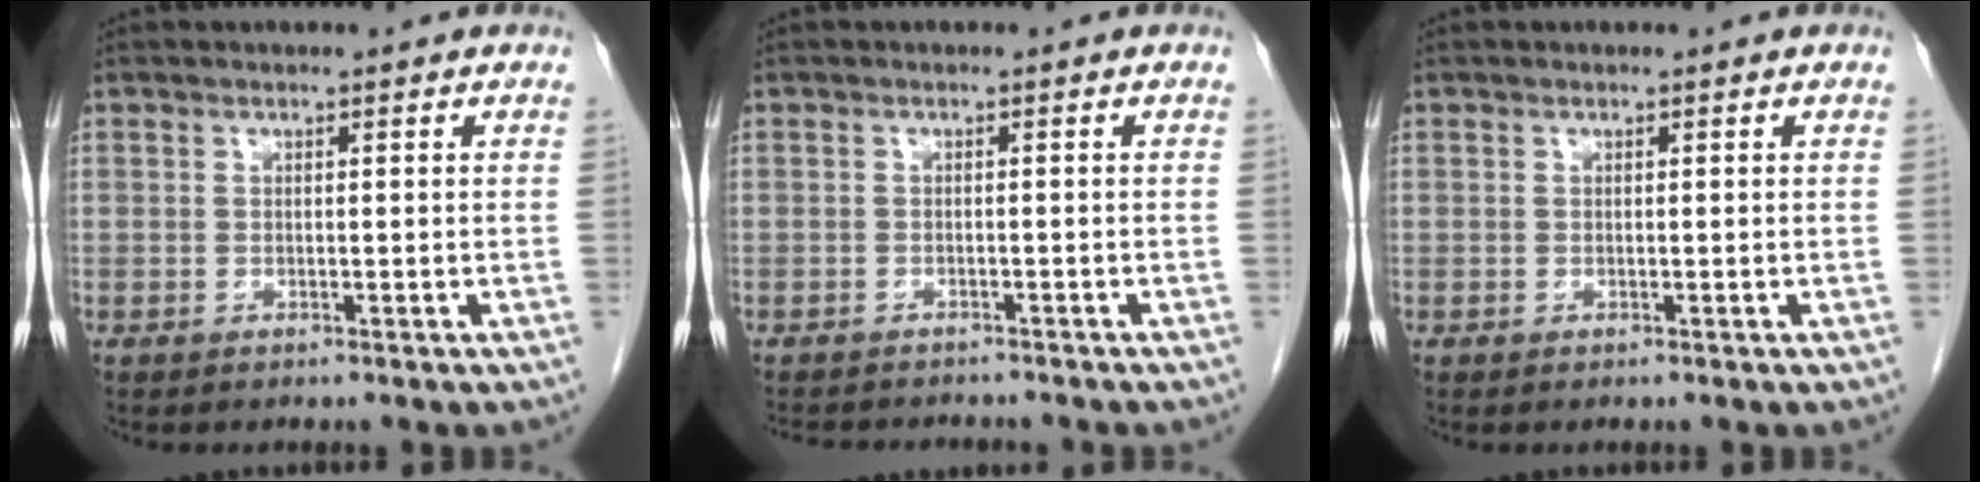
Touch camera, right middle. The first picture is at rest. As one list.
[{"total": 7.2, "force": [-6.7, 1.7, 2.1], "torque": [-0.028, -0.004, -0.088]}, {"total": 0.0}]